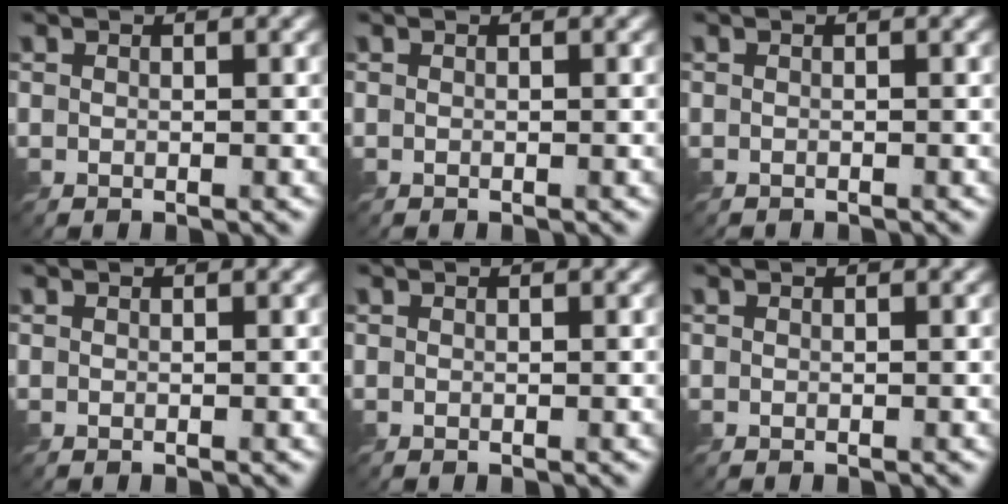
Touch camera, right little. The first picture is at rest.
{"total": 0.0}
{"total": 0.7, "force": [-0.7, 0.0, 0.0], "torque": [0.004, -0.006, -0.012]}
{"total": 0.0}
{"total": 0.0}
{"total": 0.0}